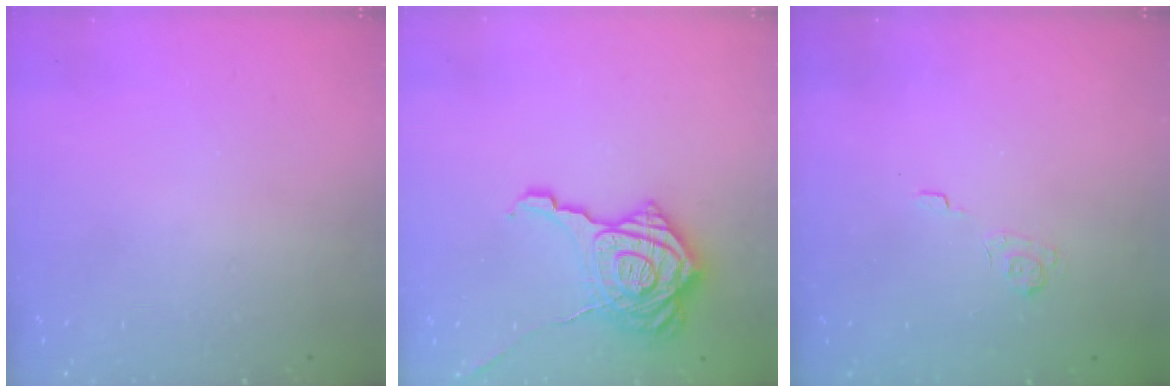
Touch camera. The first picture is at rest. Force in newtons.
{"total": 22.9, "press": 22.9, "slide": 1.3}
{"total": 2.2, "press": 1.7, "slide": 1.4}